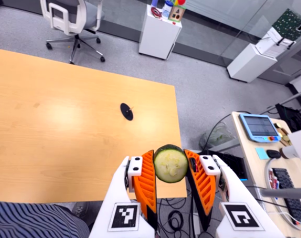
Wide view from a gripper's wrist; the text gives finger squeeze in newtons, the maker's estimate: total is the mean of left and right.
{"total": 11.5, "left": 12.3, "right": 10.8}